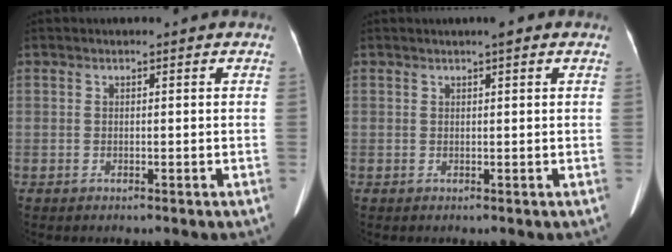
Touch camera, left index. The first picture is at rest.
{"total": 1.6, "force": [1.0, 0.4, 1.2], "torque": [-0.017, 0.014, 0.012]}